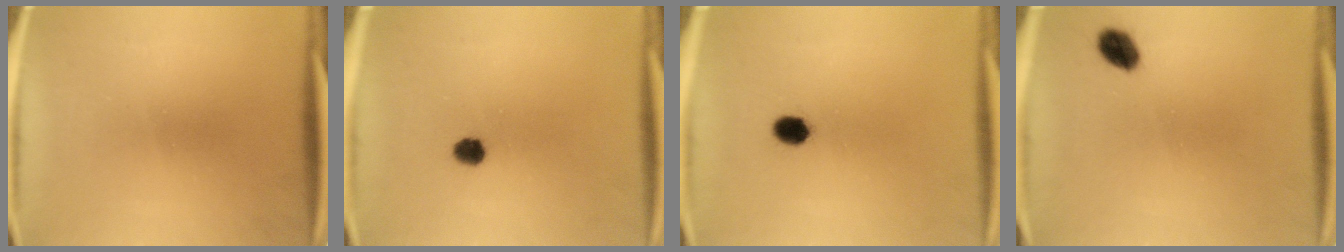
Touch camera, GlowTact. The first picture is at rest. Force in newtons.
{"total": 2.7}
{"total": 3.5}
{"total": 4.3}